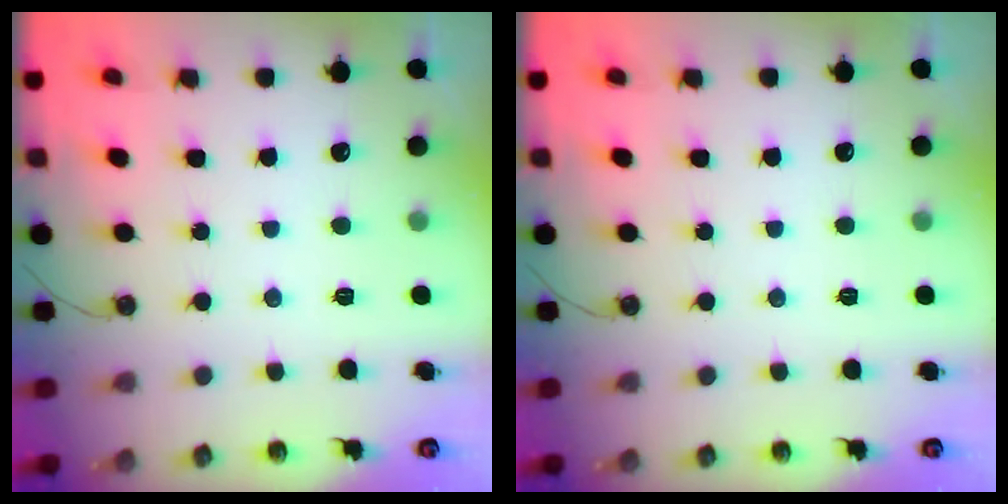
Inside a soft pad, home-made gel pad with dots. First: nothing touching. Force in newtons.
{"total": 0.0}